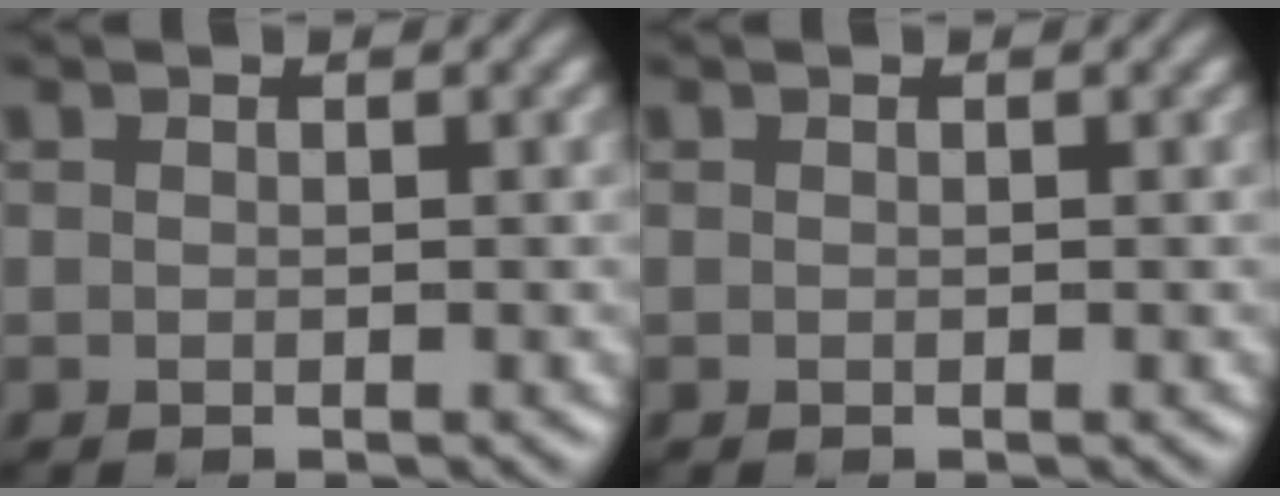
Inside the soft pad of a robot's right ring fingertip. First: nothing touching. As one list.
[{"total": 0.0}]